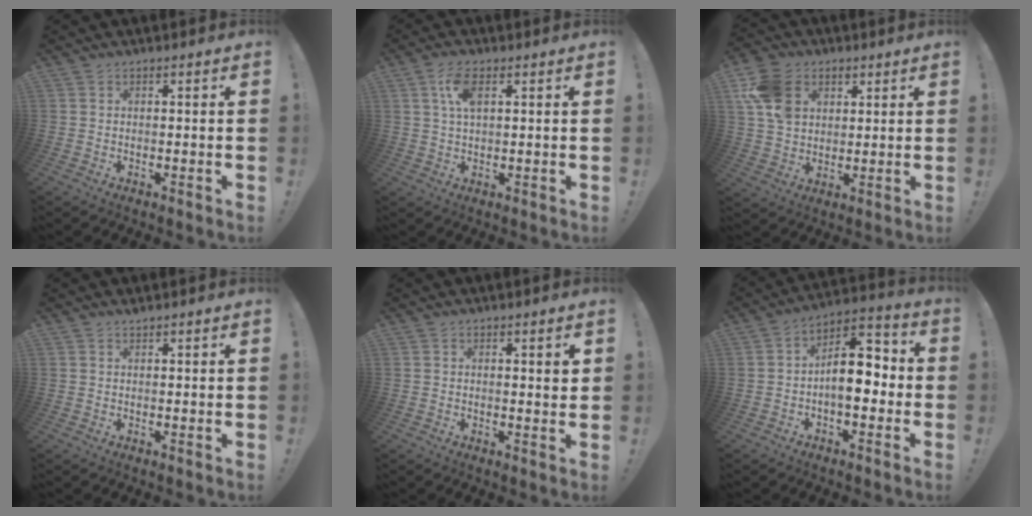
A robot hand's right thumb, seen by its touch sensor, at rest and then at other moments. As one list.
[{"total": 6.2, "force": [2.0, 2.8, 5.1], "torque": [-0.089, 0.002, 0.033]}, {"total": 14.4, "force": [5.5, 11.0, 7.5], "torque": [-0.131, -0.016, 0.112]}, {"total": 0.6, "force": [0.6, -0.1, 0.0], "torque": [0.002, -0.001, 0.011]}, {"total": 2.1, "force": [1.3, 0.3, 1.6], "torque": [-0.010, -0.008, 0.016]}, {"total": 12.5, "force": [-1.3, 6.9, 10.3], "torque": [-0.159, 0.014, -0.022]}]